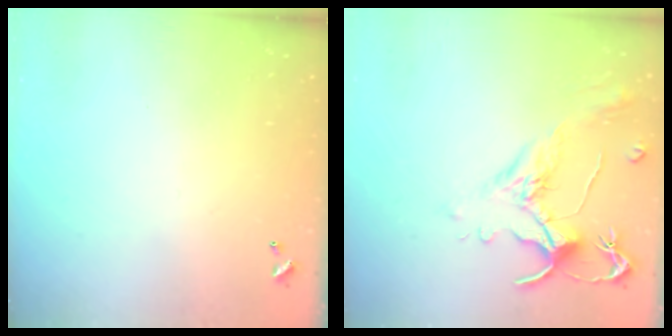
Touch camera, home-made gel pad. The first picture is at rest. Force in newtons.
{"total": 1.8, "press": 1.2, "slide": 1.3}